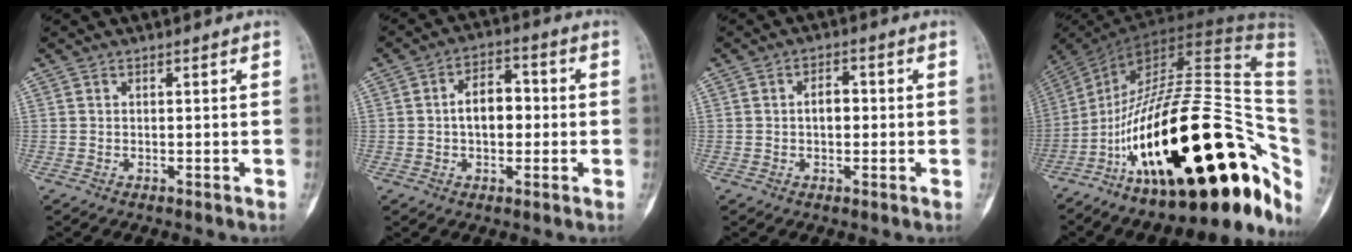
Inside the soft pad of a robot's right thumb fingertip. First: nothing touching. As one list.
[{"total": 7.8, "force": [0.0, 4.9, 6.0], "torque": [-0.079, 0.021, -0.006]}, {"total": 3.5, "force": [0.1, 2.3, 2.7], "torque": [-0.037, 0.011, -0.002]}, {"total": 36.9, "force": [-10.0, 14.3, 32.5], "torque": [-0.421, 0.088, -0.148]}]